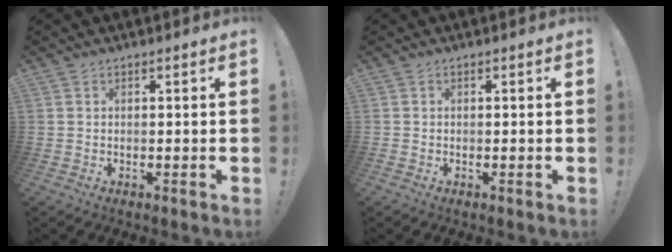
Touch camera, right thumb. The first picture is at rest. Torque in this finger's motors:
{"motor_torque": [0.04, 0.04, 0.07, -0.18, -0.02]}